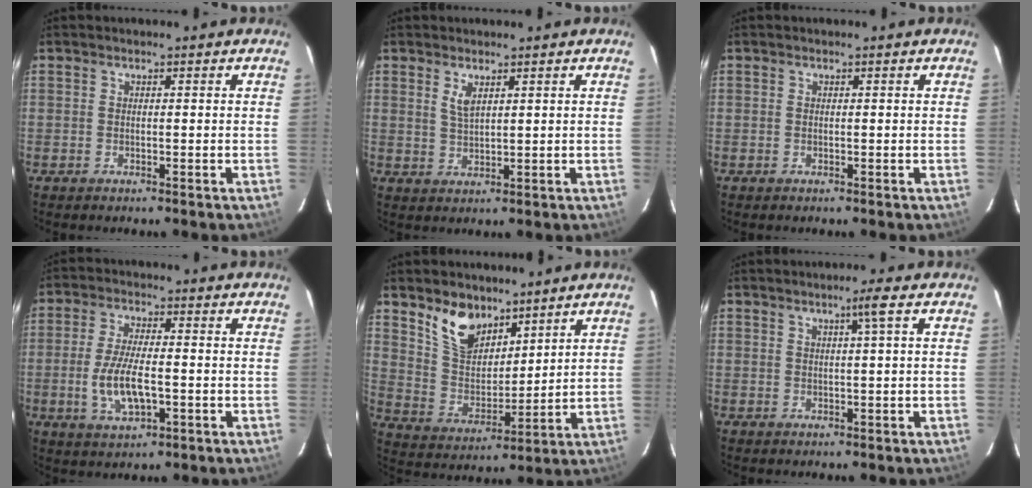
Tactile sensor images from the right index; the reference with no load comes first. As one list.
[{"total": 2.9, "force": [1.6, 0.9, 2.2], "torque": [-0.041, -0.003, 0.031]}, {"total": 0.0}, {"total": 9.0, "force": [-2.2, 3.3, 8.1], "torque": [-0.163, -0.009, -0.037]}, {"total": 10.6, "force": [7.5, 5.6, 5.0], "torque": [-0.098, 0.005, 0.153]}, {"total": 2.4, "force": [1.0, -0.8, 2.0], "torque": [-0.036, 0.000, 0.021]}]